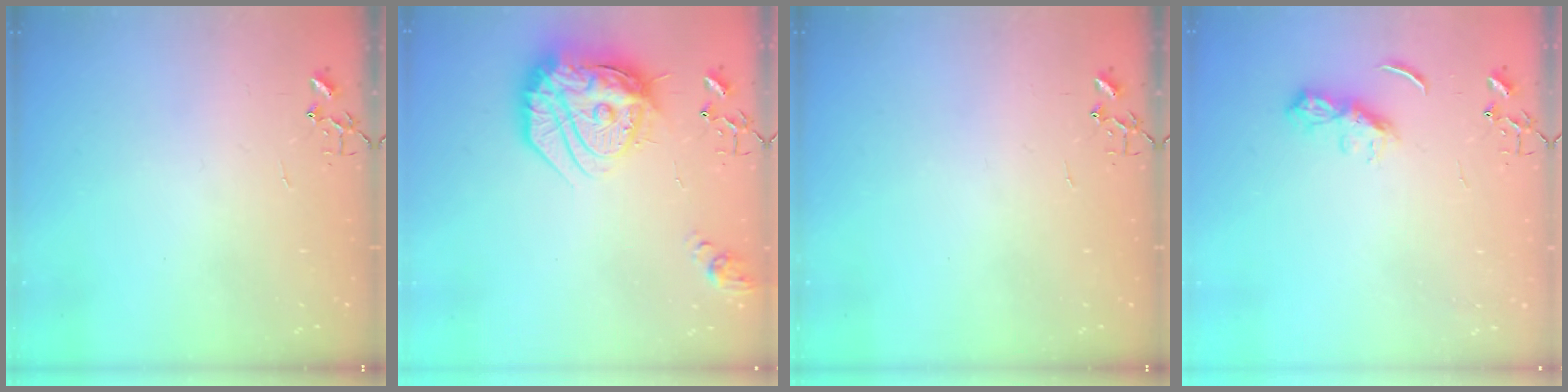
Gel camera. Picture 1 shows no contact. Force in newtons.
{"total": 23.9, "press": 23.8, "slide": 2.1}
{"total": 0.0}
{"total": 6.7, "press": 6.7, "slide": 0.6}